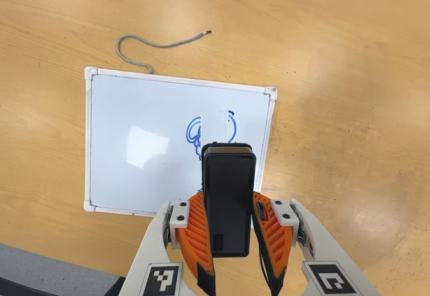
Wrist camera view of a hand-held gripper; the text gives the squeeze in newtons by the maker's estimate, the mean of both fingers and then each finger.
{"total": 6.9, "left": 5.2, "right": 8.5}